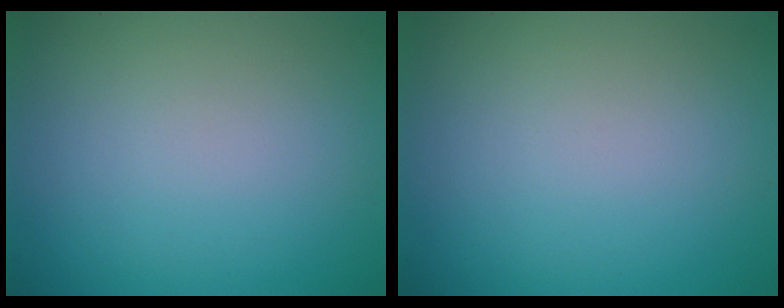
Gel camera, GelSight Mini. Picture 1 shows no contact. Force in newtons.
{"total": 0.0}